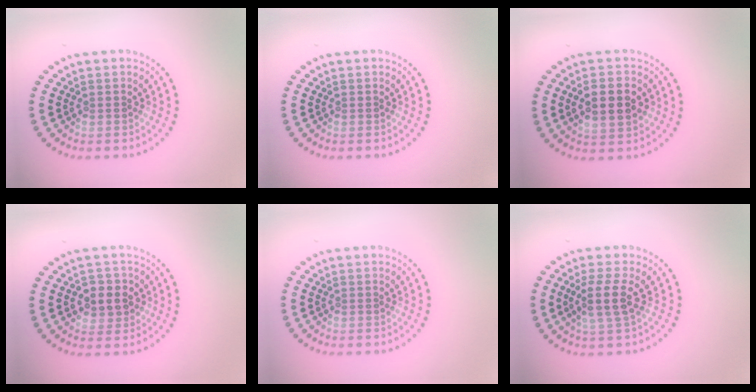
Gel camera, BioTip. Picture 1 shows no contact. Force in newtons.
{"total": 0.0}
{"total": 3.9, "press": 3.9, "slide": 0.3}
{"total": 2.7, "press": 2.6, "slide": 0.7}
{"total": 0.0}
{"total": 2.7, "press": 2.2, "slide": 1.6}